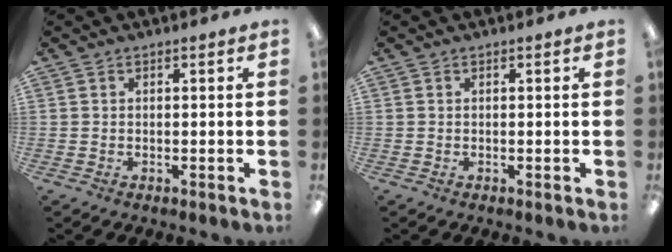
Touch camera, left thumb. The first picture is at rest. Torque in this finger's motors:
{"motor_torque": [0.00, 0.02, 0.10, -0.23, 0.00]}